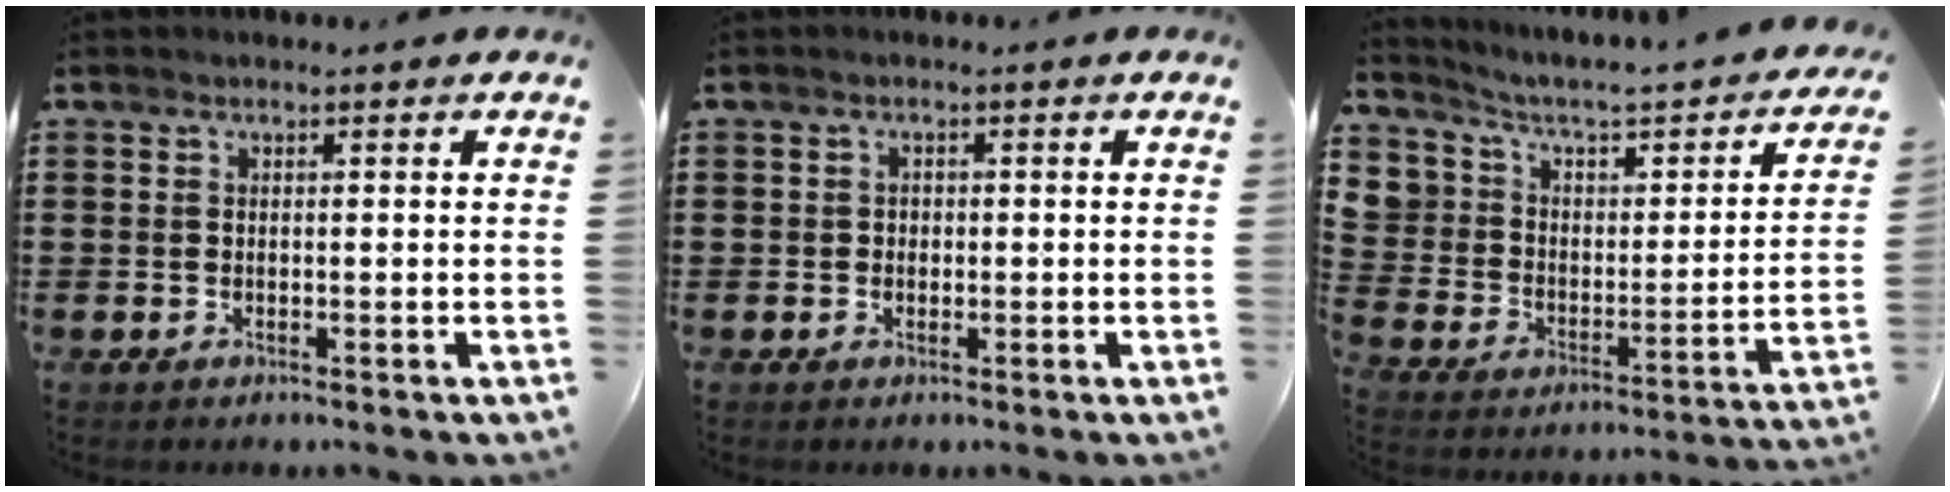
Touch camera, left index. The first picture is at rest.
{"total": 0.9, "force": [0.1, 0.8, 0.5], "torque": [-0.011, 0.005, 0.000]}
{"total": 3.5, "force": [0.9, 3.3, 0.3], "torque": [-0.029, -0.026, 0.006]}